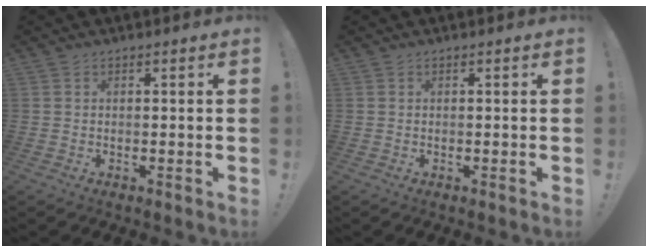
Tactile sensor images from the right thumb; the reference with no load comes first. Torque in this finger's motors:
{"motor_torque": [-0.02, 0.01, -0.02, 0.02, 0.01]}